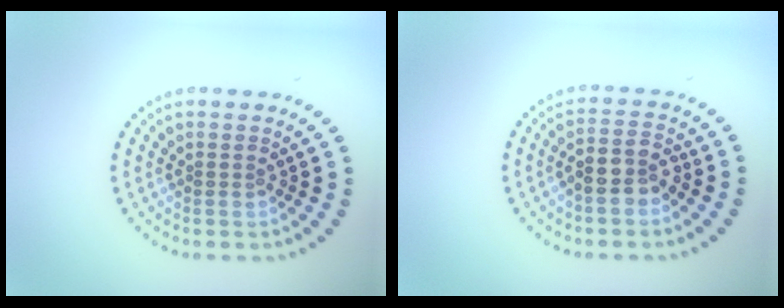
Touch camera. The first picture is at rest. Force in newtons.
{"total": 2.8, "press": 2.5, "slide": 1.1}